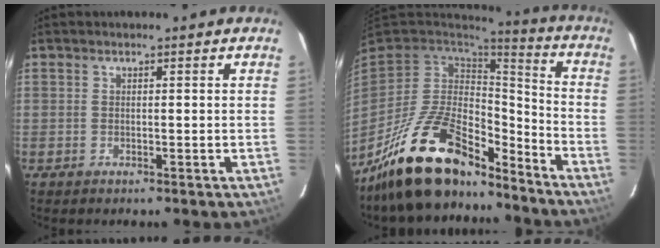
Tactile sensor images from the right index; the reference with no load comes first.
{"total": 20.7, "force": [-15.6, 8.0, 11.1], "torque": [-0.231, -0.006, -0.265]}